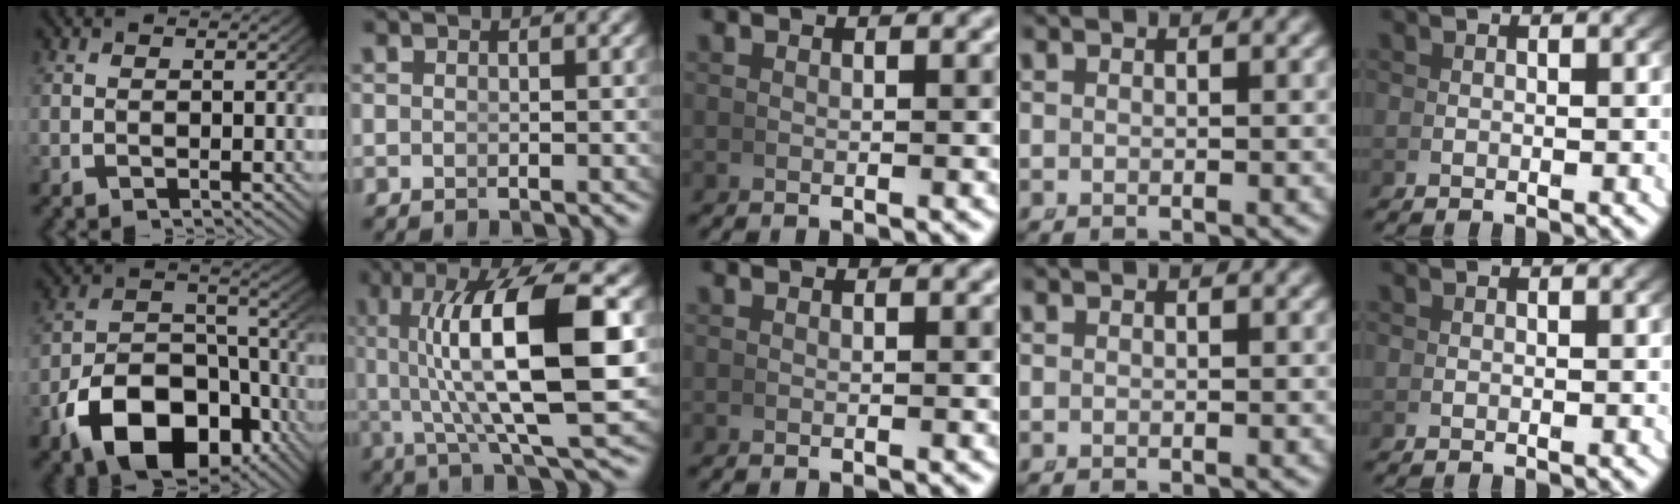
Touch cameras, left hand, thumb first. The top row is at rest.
{"thumb": {"total": 13.2, "force": [-5.8, 8.4, 8.3], "torque": [-0.161, -0.042, -0.077]}, "index": {"total": 12.7, "force": [1.5, 3.7, 12.0], "torque": [-0.199, 0.007, 0.027]}}